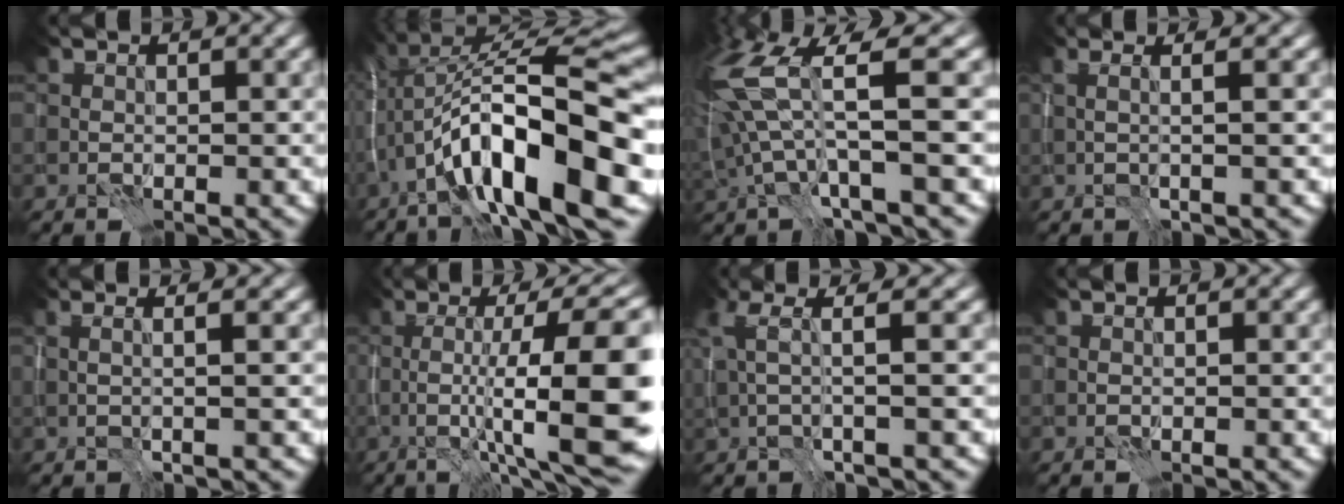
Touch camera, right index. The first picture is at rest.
{"total": 16.1, "force": [-4.6, 5.1, 14.6], "torque": [-0.232, 0.033, -0.075]}
{"total": 9.0, "force": [1.2, 2.4, 8.5], "torque": [-0.183, 0.005, 0.016]}
{"total": 3.5, "force": [0.6, 1.3, 3.2], "torque": [-0.032, 0.016, -0.018]}
{"total": 3.1, "force": [0.7, 1.1, 2.8], "torque": [-0.029, 0.013, -0.019]}
{"total": 14.6, "force": [-1.4, 3.3, 14.1], "torque": [-0.190, 0.017, -0.017]}
{"total": 4.8, "force": [1.4, 1.0, 4.5], "torque": [-0.080, 0.013, 0.021]}
{"total": 0.0}